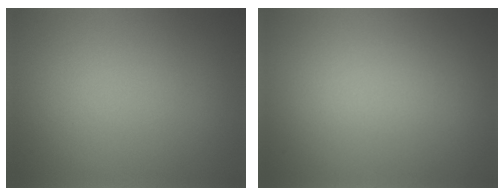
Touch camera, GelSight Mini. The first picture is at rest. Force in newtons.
{"total": 0.0}